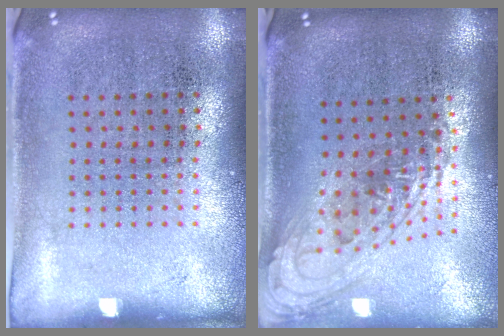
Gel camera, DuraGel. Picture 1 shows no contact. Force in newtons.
{"total": 1.5, "press": 1.3, "slide": 0.7}